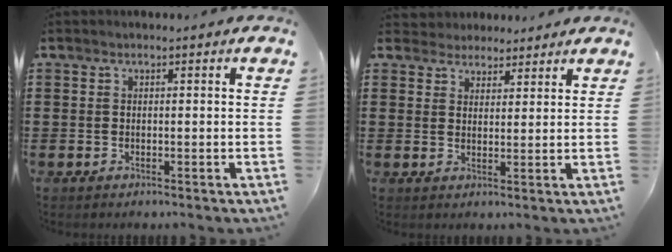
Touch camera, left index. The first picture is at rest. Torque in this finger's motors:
{"motor_torque": [1.07, -1.07, 0.24, 0.04]}